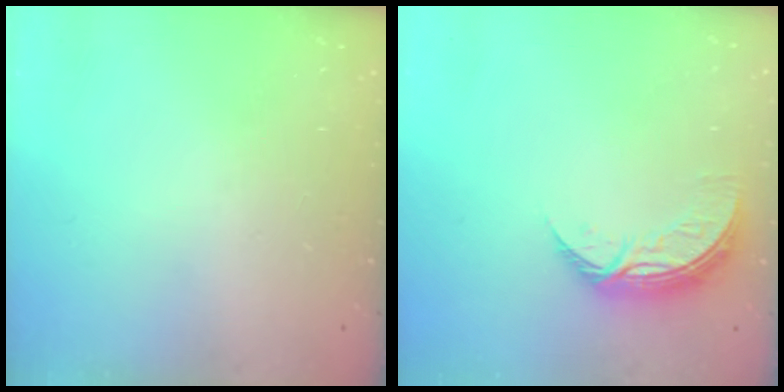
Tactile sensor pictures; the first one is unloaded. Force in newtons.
{"total": 8.5, "press": 8.5, "slide": 0.3}